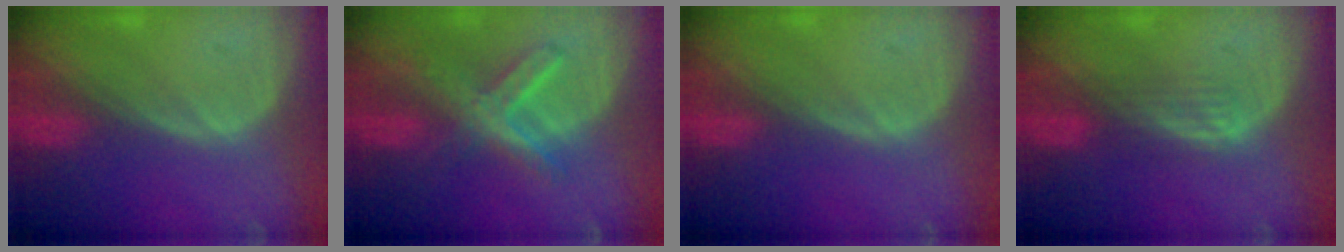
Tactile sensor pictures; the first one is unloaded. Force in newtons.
{"total": 7.2, "press": 6.4, "slide": 3.5}
{"total": 0.0}
{"total": 2.6, "press": 2.6, "slide": 0.4}